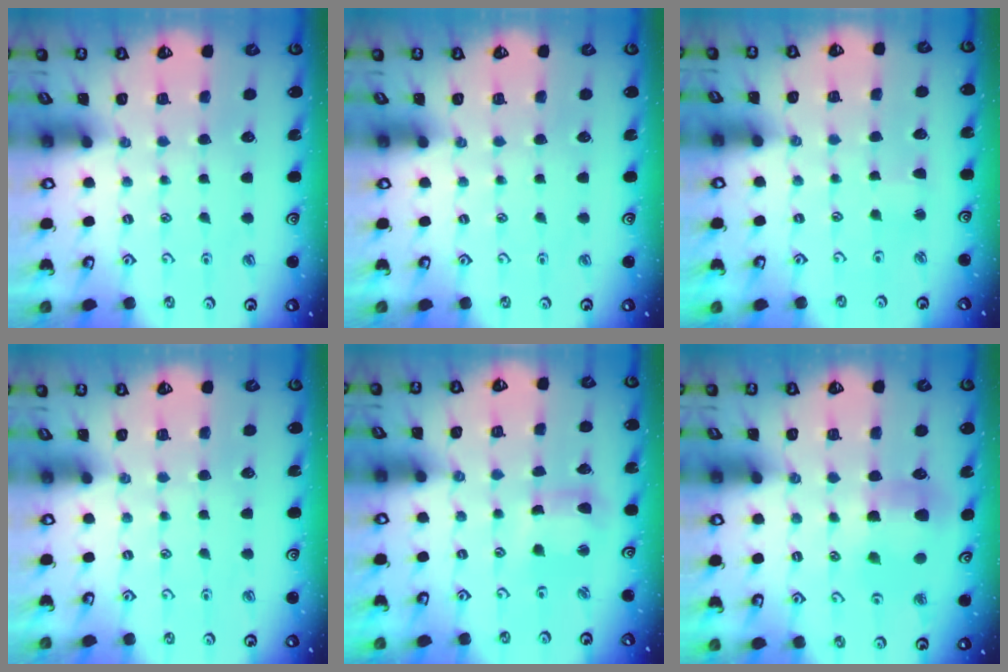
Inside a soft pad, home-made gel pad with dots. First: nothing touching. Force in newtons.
{"total": 0.0}
{"total": 1.6, "press": 1.5, "slide": 0.3}
{"total": 0.0}
{"total": 5.0, "press": 5.0, "slide": 0.6}
{"total": 7.3, "press": 7.2, "slide": 0.8}